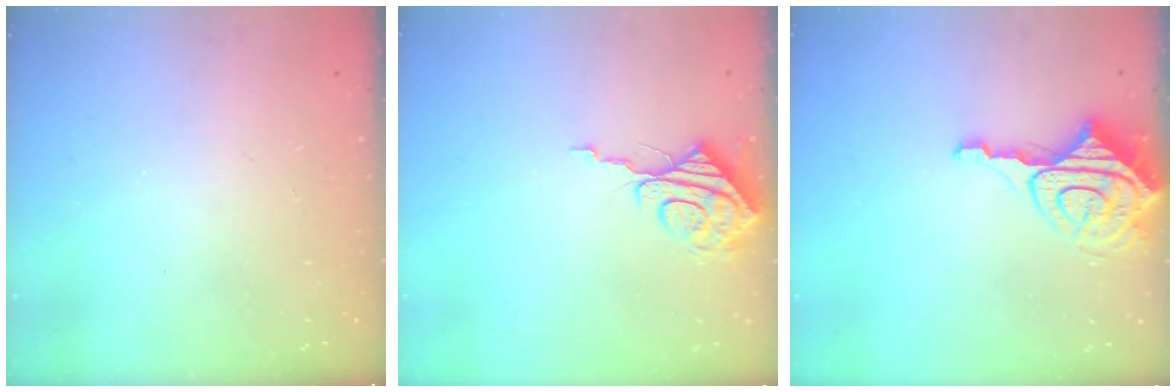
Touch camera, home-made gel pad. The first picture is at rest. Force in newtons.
{"total": 8.6, "press": 8.6, "slide": 0.6}
{"total": 11.7, "press": 11.7, "slide": 1.1}